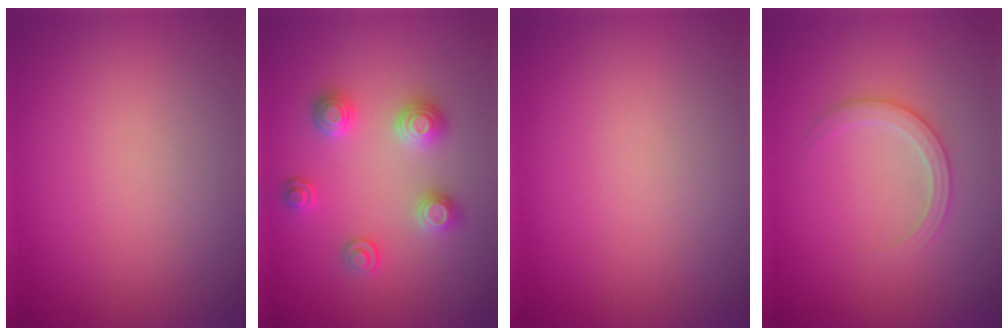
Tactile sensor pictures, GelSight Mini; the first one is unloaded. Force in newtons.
{"total": 2.9, "press": 2.8, "slide": 0.8}
{"total": 0.0}
{"total": 2.2, "press": 2.2, "slide": 0.2}